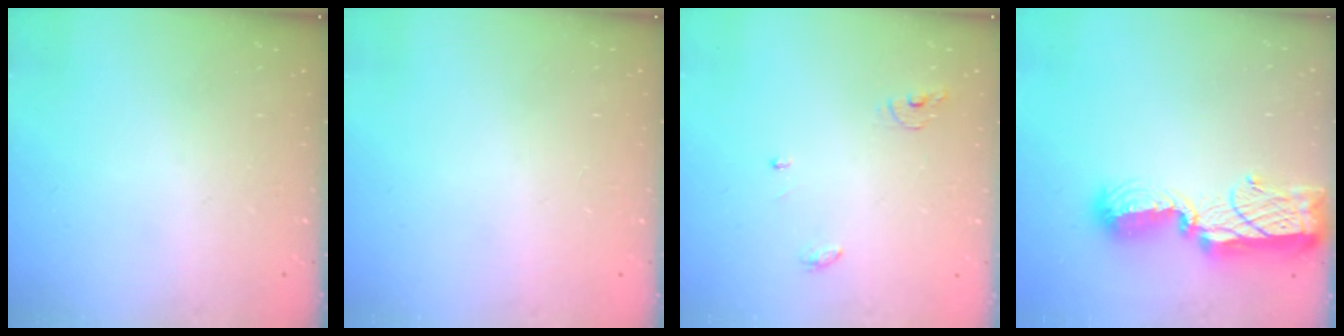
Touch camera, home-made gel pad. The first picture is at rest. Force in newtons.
{"total": 0.9, "press": 0.9, "slide": 0.0}
{"total": 3.9, "press": 3.9, "slide": 0.2}
{"total": 14.1, "press": 14.1, "slide": 0.7}